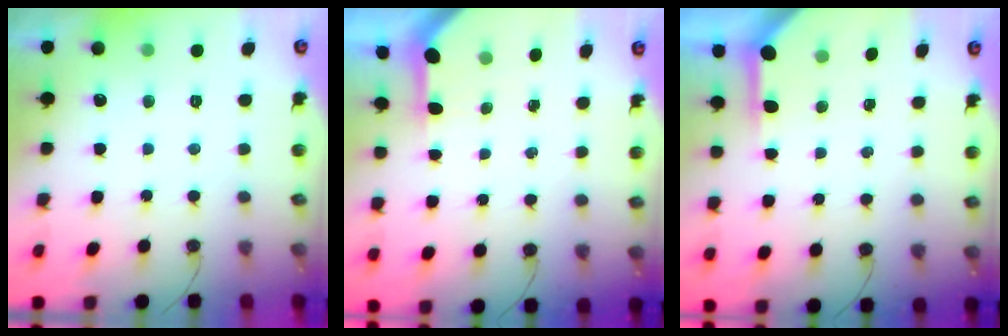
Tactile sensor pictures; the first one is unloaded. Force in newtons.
{"total": 3.5, "press": 3.5, "slide": 0.4}
{"total": 3.9, "press": 3.9, "slide": 0.3}